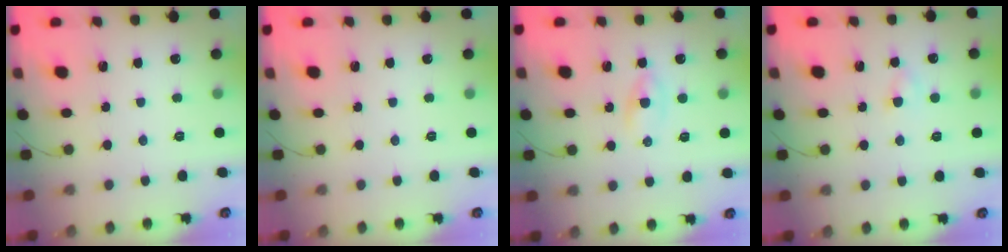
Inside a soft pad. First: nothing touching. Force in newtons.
{"total": 0.0}
{"total": 1.9, "press": 1.6, "slide": 1.0}
{"total": 1.3, "press": 1.1, "slide": 0.7}